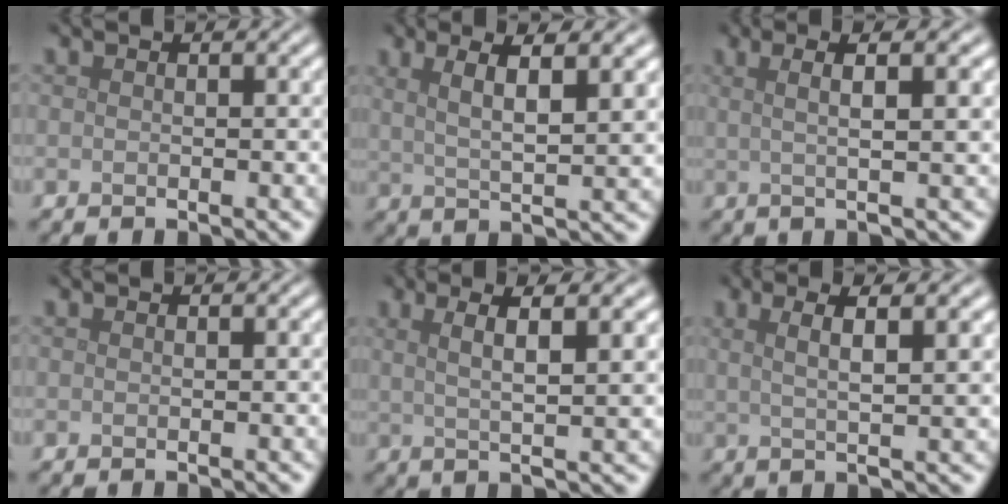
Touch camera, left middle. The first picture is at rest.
{"total": 5.4, "force": [2.4, 1.1, 4.8], "torque": [-0.079, 0.003, 0.041]}
{"total": 5.1, "force": [1.4, 1.2, 4.8], "torque": [-0.064, 0.013, 0.008]}
{"total": 0.0}
{"total": 5.1, "force": [1.9, 0.9, 4.6], "torque": [-0.073, 0.007, 0.030]}
{"total": 4.6, "force": [1.7, 0.9, 4.2], "torque": [-0.065, 0.006, 0.026]}